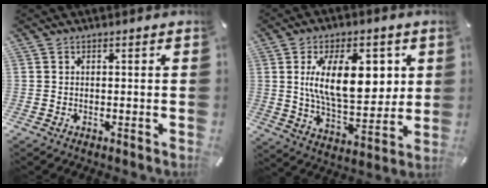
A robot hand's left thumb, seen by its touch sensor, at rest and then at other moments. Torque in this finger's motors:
{"motor_torque": [2.55, 2.46, 1.53, -1.24, 0.26]}